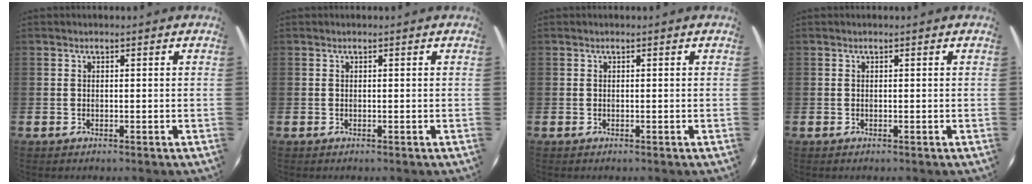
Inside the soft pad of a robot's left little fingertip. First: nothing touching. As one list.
[{"total": 0.0}, {"total": 0.0}, {"total": 0.0}]